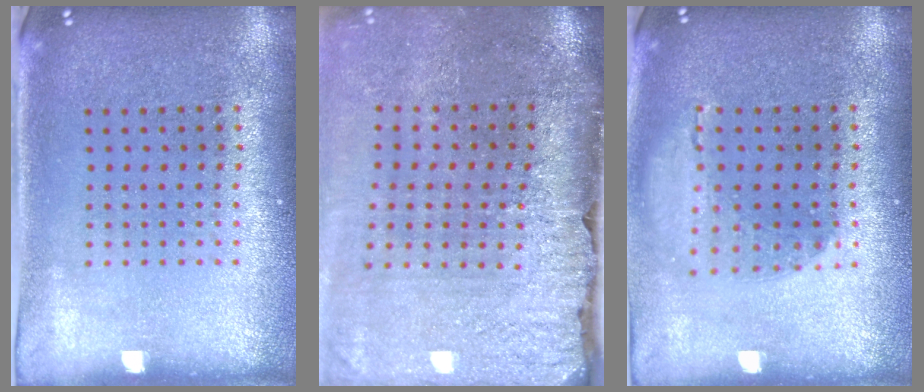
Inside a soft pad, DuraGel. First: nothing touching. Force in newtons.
{"total": 4.3, "press": 3.5, "slide": 2.5}
{"total": 1.1, "press": 1.1, "slide": 0.2}